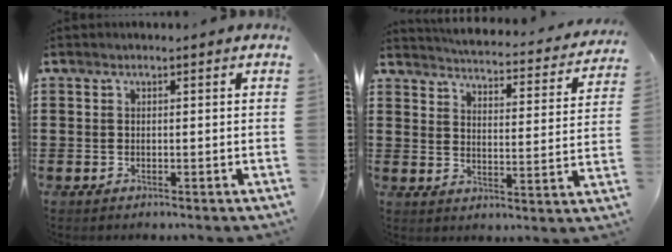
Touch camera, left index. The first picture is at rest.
{"total": 3.7, "force": [3.7, -0.3, 0.5], "torque": [-0.032, -0.035, 0.057]}